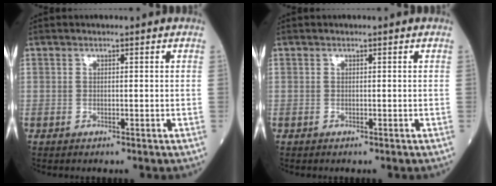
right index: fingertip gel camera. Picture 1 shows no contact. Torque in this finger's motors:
{"motor_torque": [-0.06, -0.08, 0.00, -0.01]}